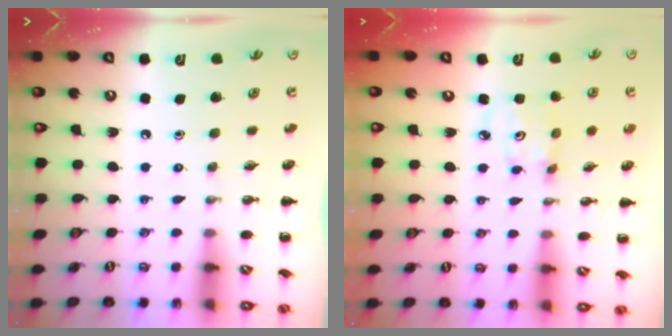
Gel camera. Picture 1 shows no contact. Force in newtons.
{"total": 2.8, "press": 2.8, "slide": 0.4}